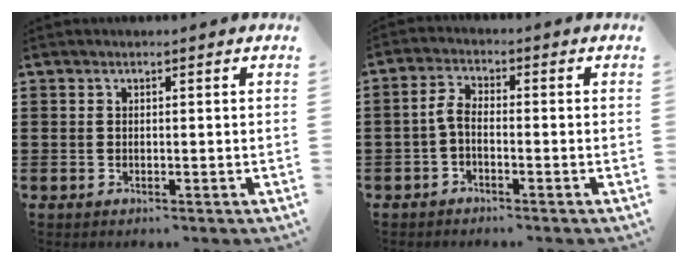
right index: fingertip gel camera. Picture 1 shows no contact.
{"total": 2.8, "force": [-1.2, 1.2, 2.2], "torque": [-0.063, 0.001, -0.031]}